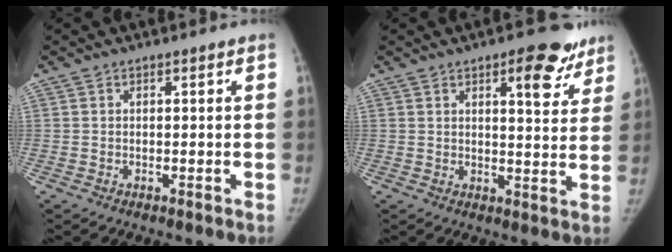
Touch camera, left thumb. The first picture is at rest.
{"total": 9.8, "force": [5.8, 3.6, 7.0], "torque": [-0.060, -0.029, 0.073]}